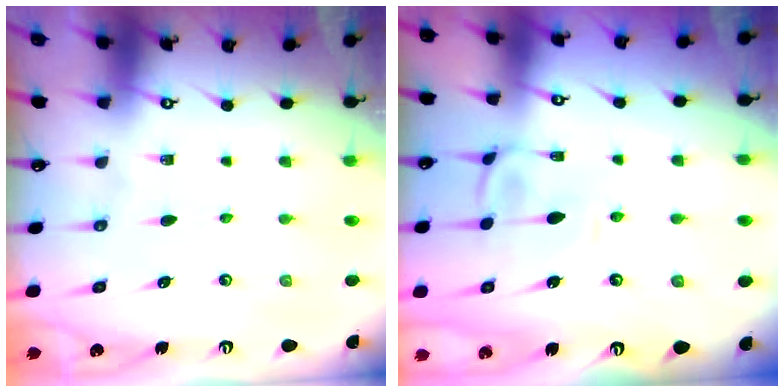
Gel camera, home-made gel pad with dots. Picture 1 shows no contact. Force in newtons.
{"total": 3.8, "press": 3.8, "slide": 0.1}